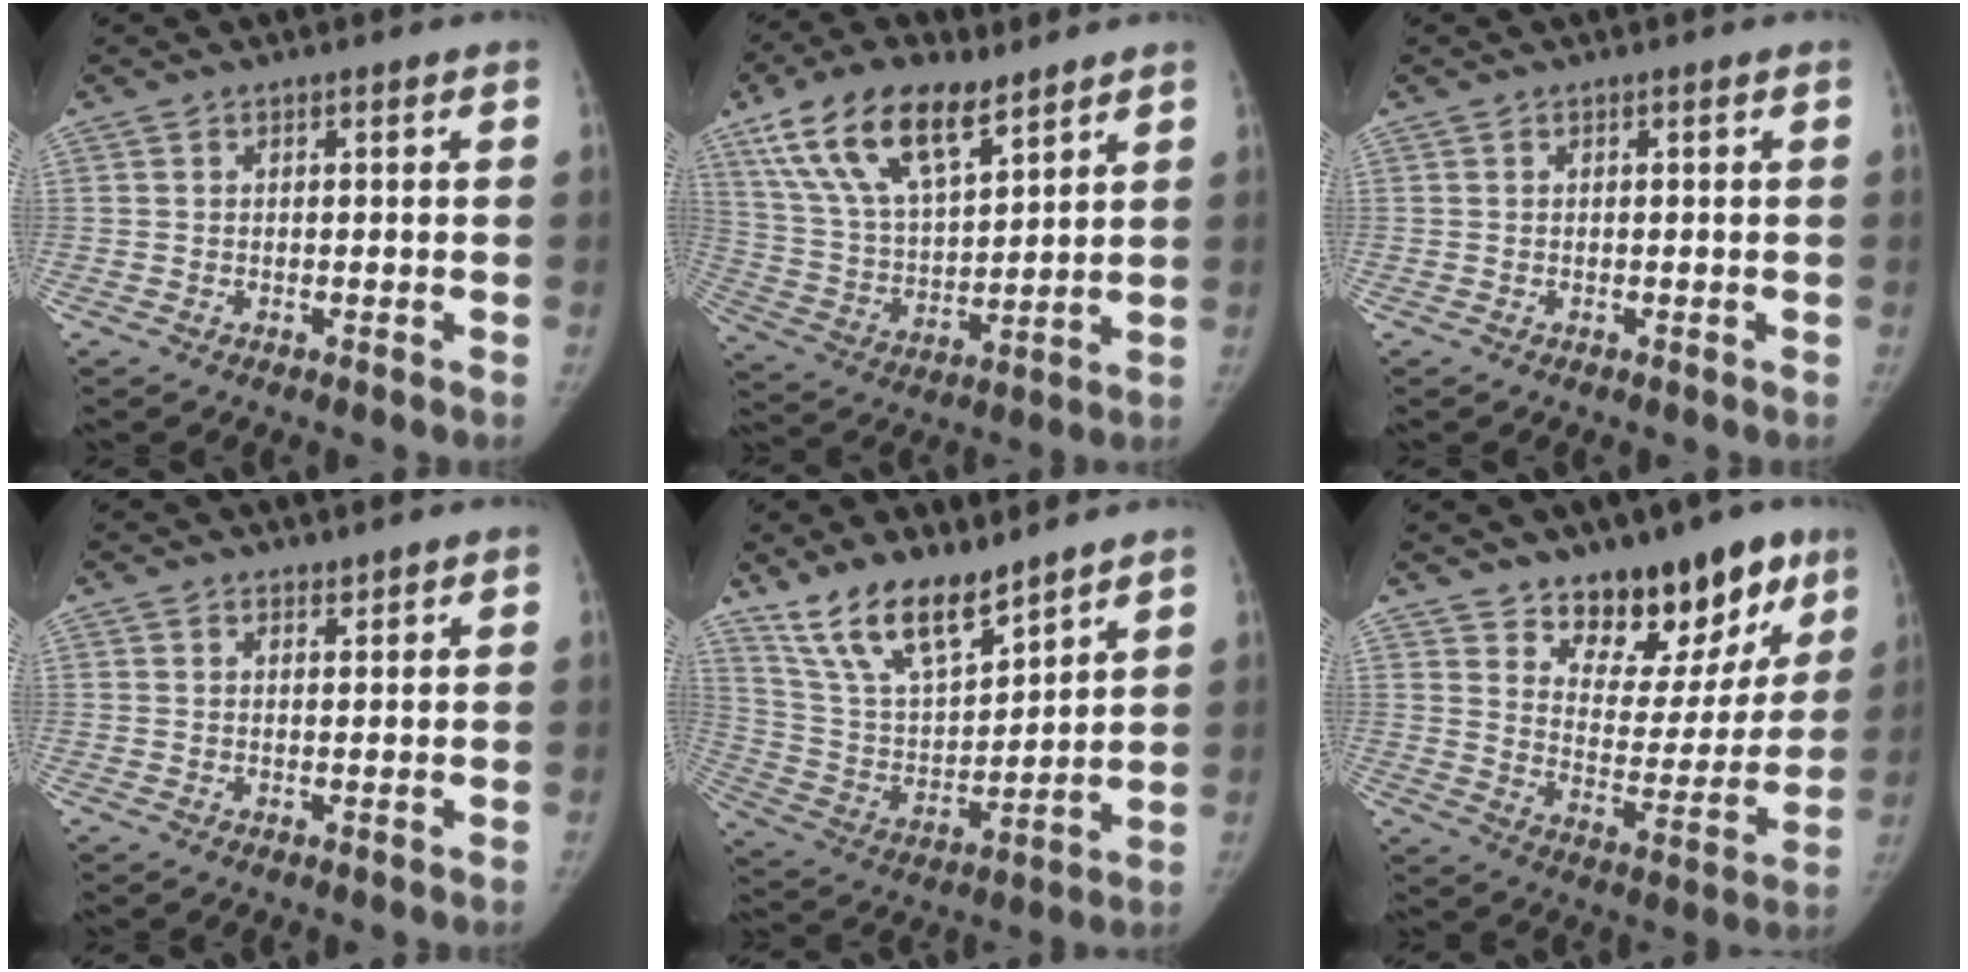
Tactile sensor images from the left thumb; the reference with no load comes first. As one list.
[{"total": 18.3, "force": [11.2, 7.9, 12.1], "torque": [-0.197, -0.034, 0.214]}, {"total": 0.0}, {"total": 0.9, "force": [0.9, 0.4, 0.1], "torque": [0.005, -0.008, 0.012]}, {"total": 15.1, "force": [11.5, 5.3, 8.1], "torque": [-0.120, -0.062, 0.228]}, {"total": 17.6, "force": [12.0, 9.0, 9.2], "torque": [-0.053, -0.081, 0.180]}]